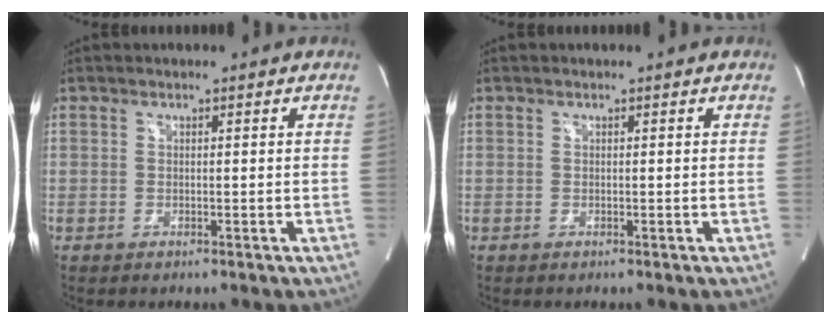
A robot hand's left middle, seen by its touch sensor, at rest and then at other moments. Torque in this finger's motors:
{"motor_torque": [0.00, 0.00, 0.04, 0.00]}